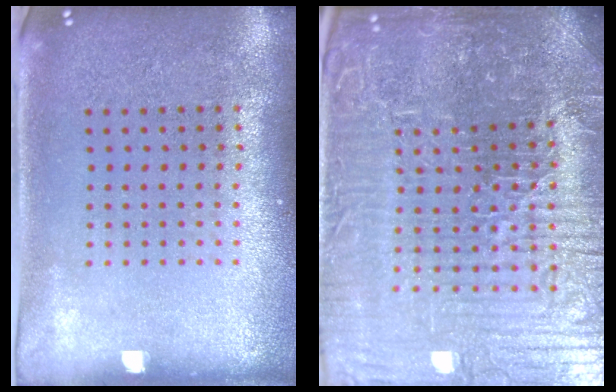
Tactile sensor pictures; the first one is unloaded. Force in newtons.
{"total": 6.7, "press": 6.2, "slide": 2.5}